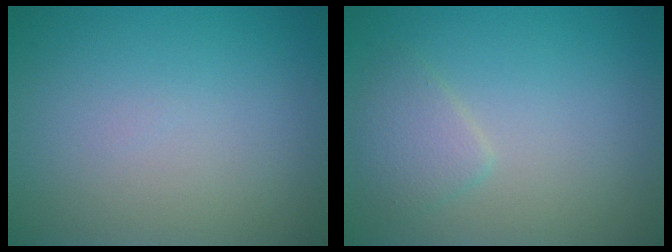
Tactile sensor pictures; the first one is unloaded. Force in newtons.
{"total": 2.0, "press": 2.0, "slide": 0.1}